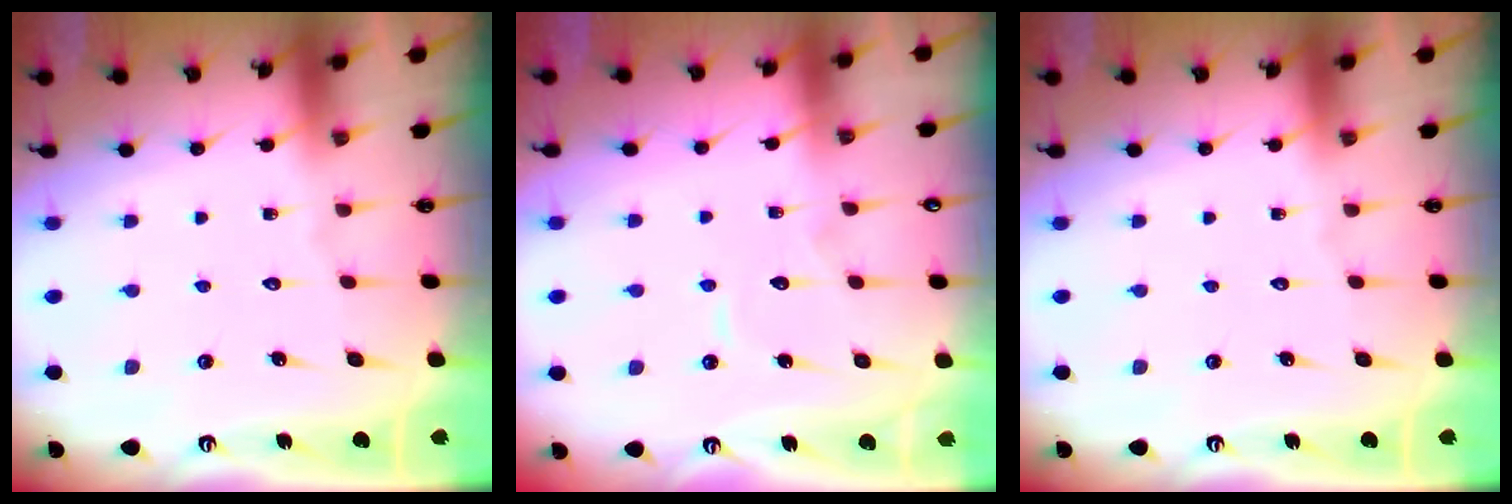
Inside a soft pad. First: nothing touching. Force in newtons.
{"total": 5.3, "press": 5.3, "slide": 0.4}
{"total": 0.0}